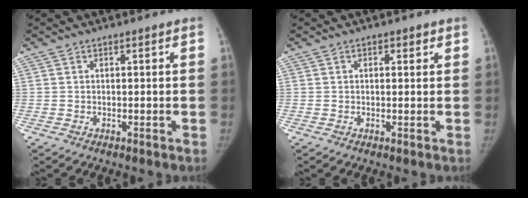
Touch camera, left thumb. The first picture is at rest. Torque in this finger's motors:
{"motor_torque": [0.24, 0.41, -0.22, 0.08, 0.07]}